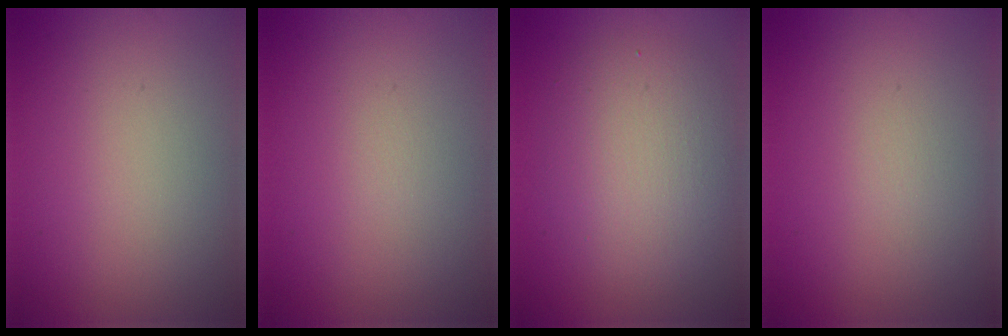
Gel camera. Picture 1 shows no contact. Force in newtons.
{"total": 0.0}
{"total": 4.8, "press": 4.8, "slide": 0.2}
{"total": 0.0}